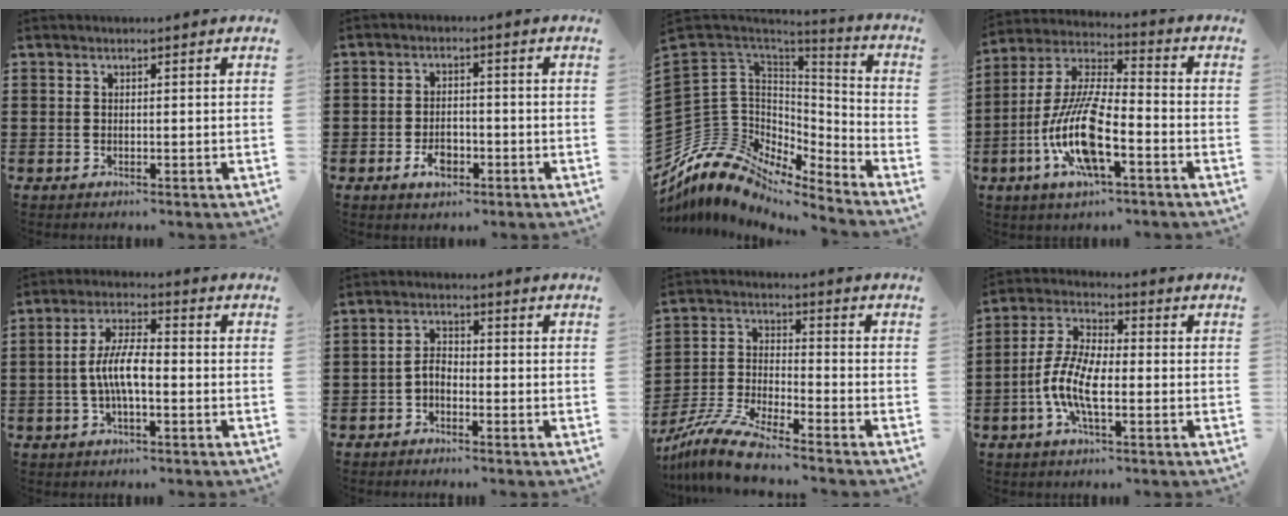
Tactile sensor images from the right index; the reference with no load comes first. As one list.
[{"total": 4.0, "force": [-1.8, 2.2, 2.9], "torque": [-0.056, 0.002, -0.034]}, {"total": 10.4, "force": [-5.2, 8.2, 3.7], "torque": [-0.132, -0.020, -0.104]}, {"total": 13.3, "force": [-5.1, 4.0, 11.6], "torque": [-0.257, -0.009, -0.103]}, {"total": 6.7, "force": [-0.9, 2.0, 6.3], "torque": [-0.129, 0.002, -0.020]}, {"total": 2.4, "force": [-1.2, 1.3, 1.7], "torque": [-0.040, 0.005, -0.027]}, {"total": 8.7, "force": [-7.8, 0.4, 3.8], "torque": [-0.089, 0.003, -0.156]}, {"total": 8.5, "force": [-2.6, 3.3, 7.4], "torque": [-0.177, -0.011, -0.056]}]